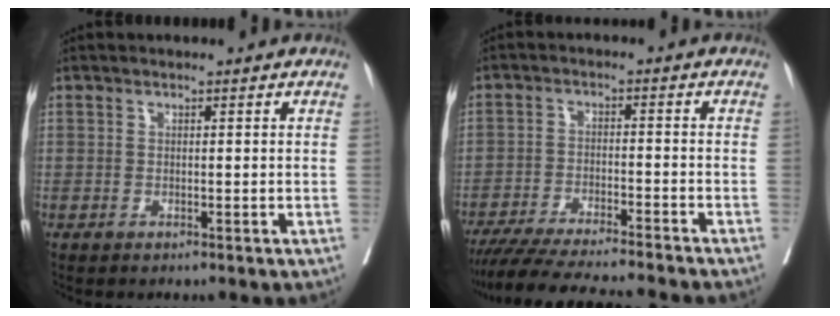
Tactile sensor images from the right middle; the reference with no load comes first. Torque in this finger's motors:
{"motor_torque": [1.07, -1.07, 0.40, 0.07]}